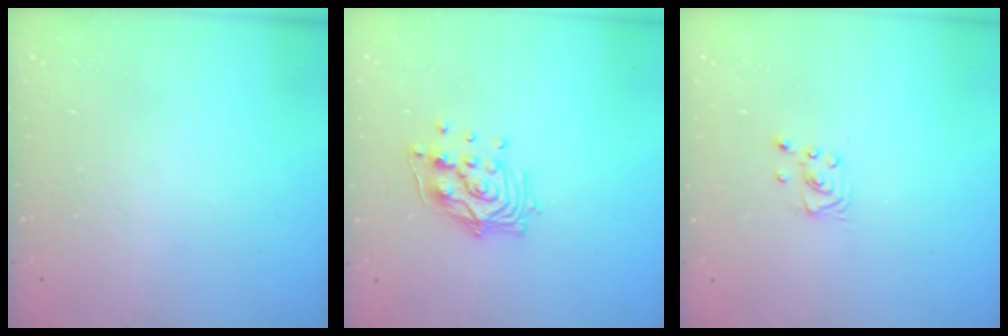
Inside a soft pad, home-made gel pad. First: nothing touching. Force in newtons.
{"total": 11.8, "press": 11.7, "slide": 1.4}
{"total": 2.2, "press": 2.2, "slide": 0.2}